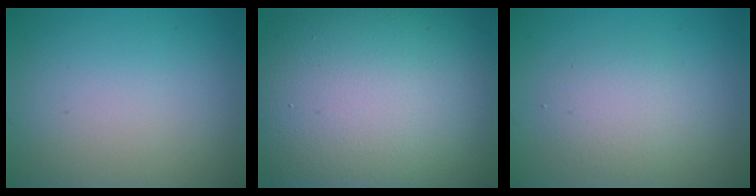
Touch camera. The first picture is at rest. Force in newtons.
{"total": 18.0, "press": 18.0, "slide": 0.8}
{"total": 2.6, "press": 2.6, "slide": 0.1}